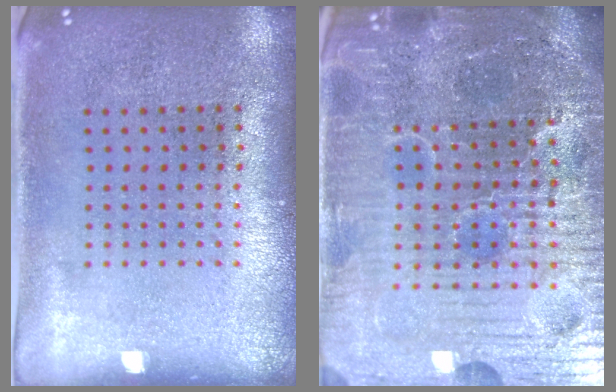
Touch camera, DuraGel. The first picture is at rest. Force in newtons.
{"total": 7.1, "press": 6.4, "slide": 3.2}